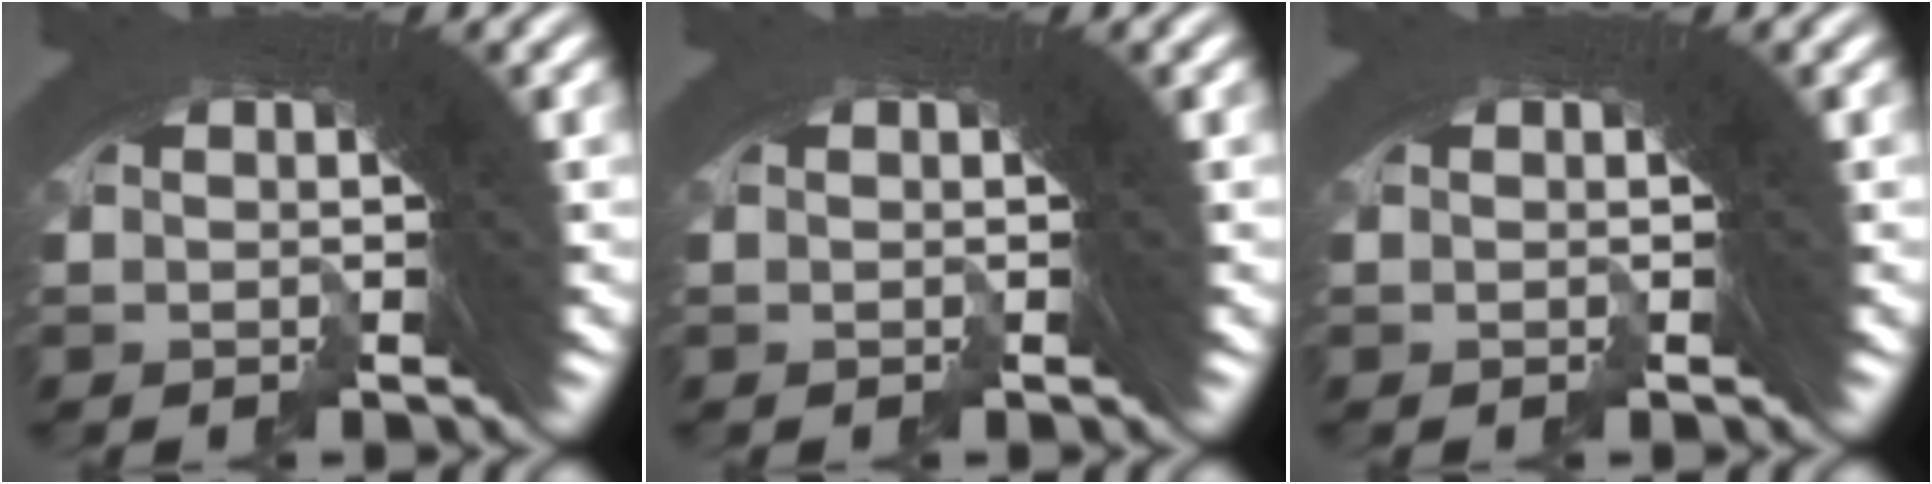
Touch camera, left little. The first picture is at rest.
{"total": 0.0}
{"total": 0.0}